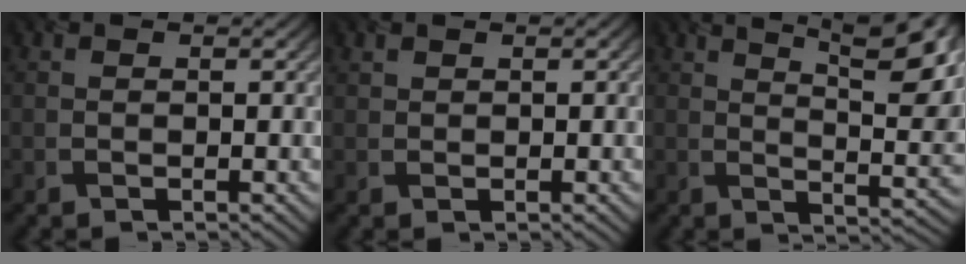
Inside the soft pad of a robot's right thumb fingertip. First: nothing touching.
{"total": 0.8, "force": [0.7, 0.3, 0.2], "torque": [-0.008, 0.003, 0.017]}
{"total": 13.2, "force": [7.1, 3.7, 10.5], "torque": [-0.143, 0.011, 0.102]}